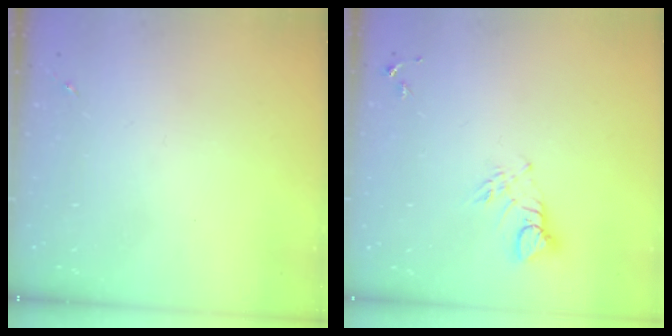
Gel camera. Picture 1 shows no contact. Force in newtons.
{"total": 5.3, "press": 5.2, "slide": 0.4}